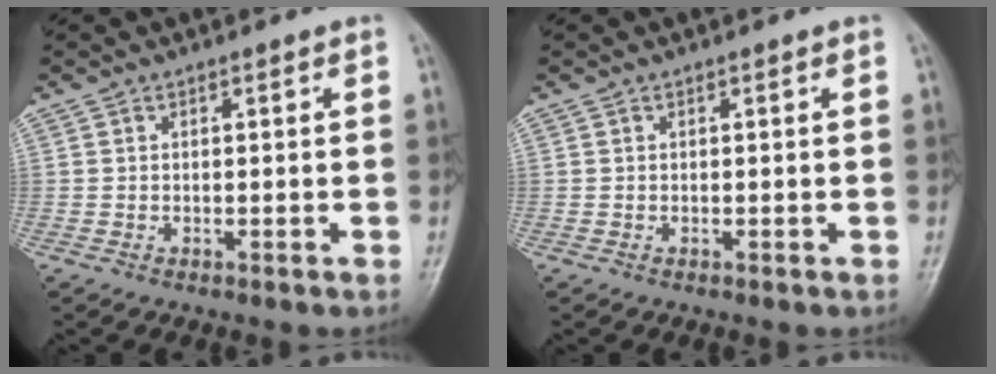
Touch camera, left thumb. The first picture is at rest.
{"total": 0.0}